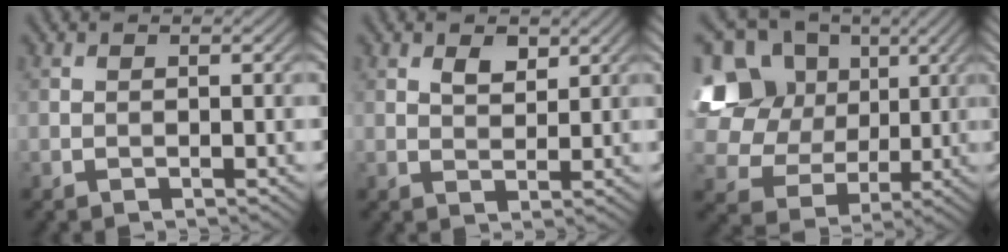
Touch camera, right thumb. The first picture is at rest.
{"total": 2.4, "force": [1.4, 1.3, 1.5], "torque": [-0.030, -0.003, 0.029]}
{"total": 17.9, "force": [5.0, 15.2, 8.1], "torque": [-0.271, 0.044, 0.108]}